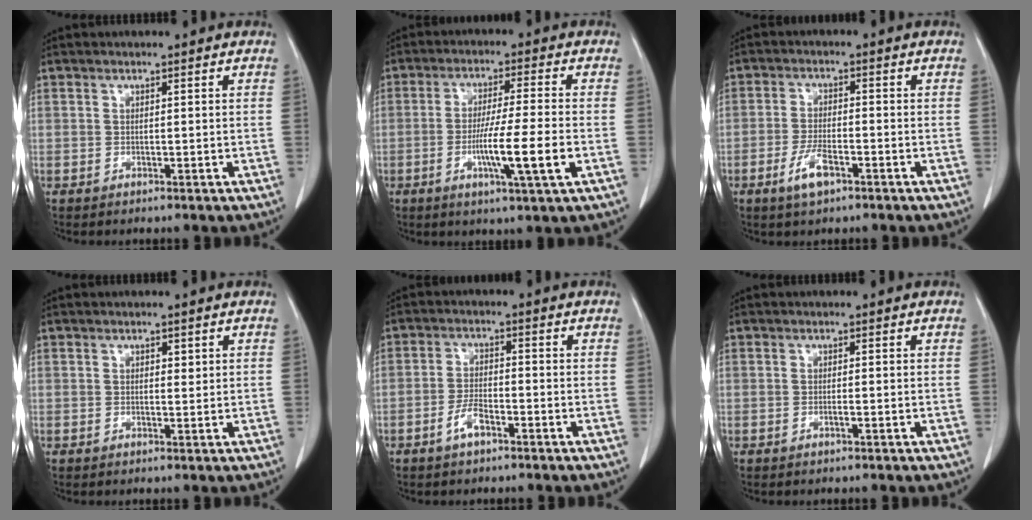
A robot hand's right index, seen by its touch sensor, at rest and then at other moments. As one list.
[{"total": 9.4, "force": [-2.6, -0.5, 9.0], "torque": [-0.162, -0.015, -0.047]}, {"total": 4.7, "force": [-2.5, 1.3, 3.7], "torque": [-0.076, -0.002, -0.043]}, {"total": 1.0, "force": [0.4, 0.5, 0.7], "torque": [-0.007, -0.002, 0.006]}, {"total": 3.4, "force": [-2.1, 1.1, 2.5], "torque": [-0.049, 0.003, -0.039]}, {"total": 0.6, "force": [-0.3, -0.1, 0.5], "torque": [-0.010, 0.001, -0.005]}]